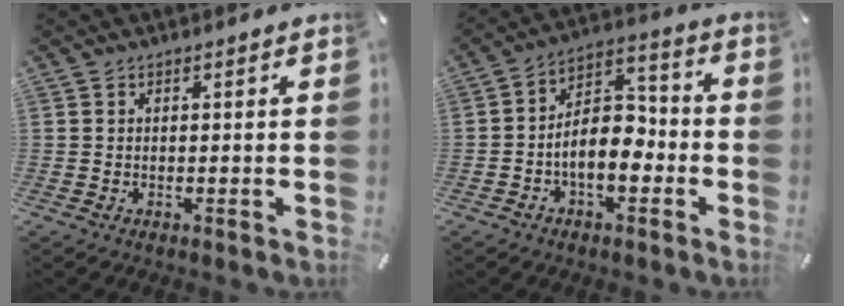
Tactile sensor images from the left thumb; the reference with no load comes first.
{"total": 11.0, "force": [-3.5, 7.0, 7.8], "torque": [-0.129, 0.011, -0.063]}